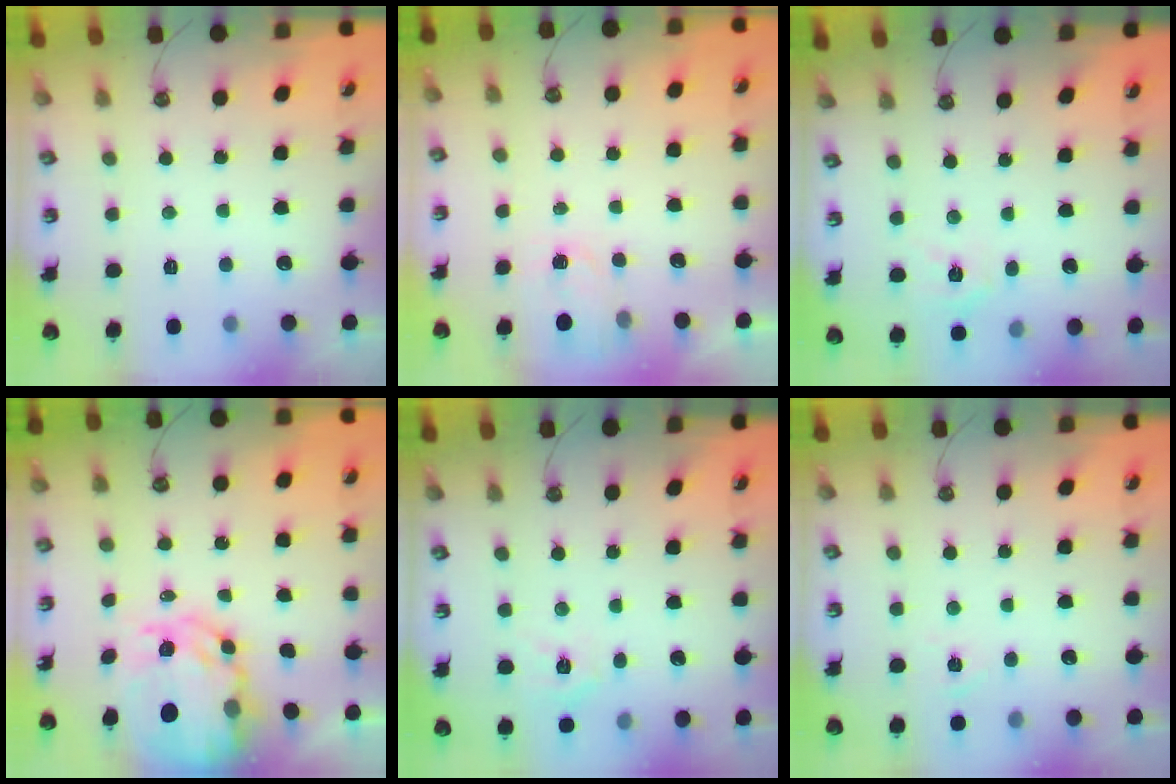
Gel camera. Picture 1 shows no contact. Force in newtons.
{"total": 1.9, "press": 1.9, "slide": 0.3}
{"total": 6.6, "press": 6.5, "slide": 0.7}
{"total": 13.8, "press": 13.7, "slide": 1.4}
{"total": 7.1, "press": 7.1, "slide": 0.7}
{"total": 3.7, "press": 3.7, "slide": 0.6}